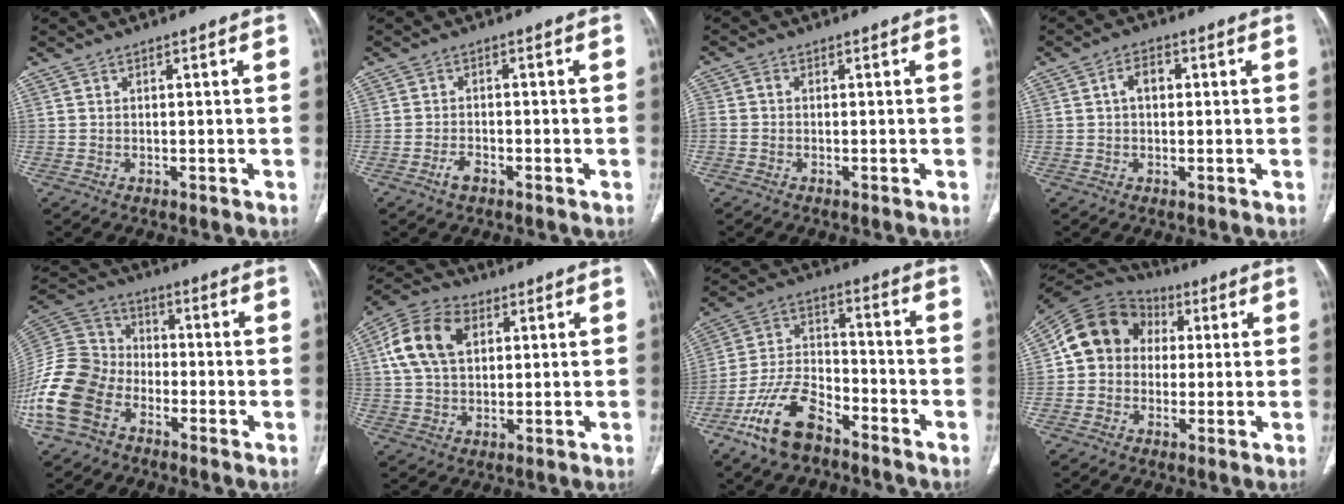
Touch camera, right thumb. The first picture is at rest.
{"total": 2.4, "force": [-1.5, 1.1, 1.5], "torque": [-0.029, 0.008, -0.029]}
{"total": 1.8, "force": [-0.5, 1.2, 1.3], "torque": [-0.033, 0.005, -0.016]}
{"total": 3.8, "force": [0.5, 2.5, 2.8], "torque": [-0.043, 0.013, 0.005]}
{"total": 18.0, "force": [-7.9, 13.1, 9.5], "torque": [-0.214, 0.051, -0.156]}
{"total": 12.7, "force": [3.7, 8.5, 8.8], "torque": [-0.158, 0.015, 0.063]}
{"total": 13.5, "force": [-8.6, 6.5, 8.1], "torque": [-0.156, 0.052, -0.169]}
{"total": 12.7, "force": [1.5, 11.0, 6.2], "torque": [-0.091, 0.029, 0.014]}